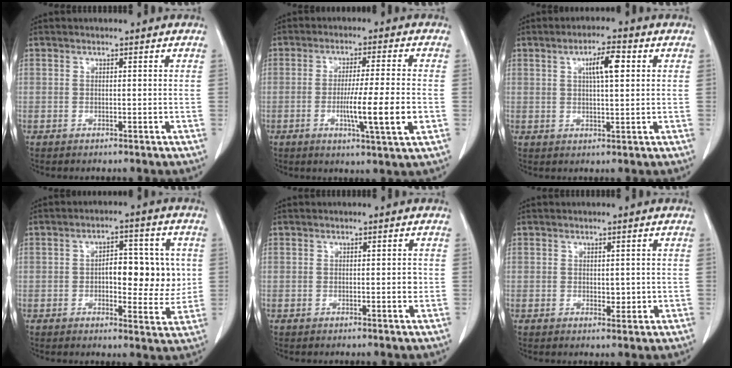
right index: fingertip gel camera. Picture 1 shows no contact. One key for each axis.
{"total": 9.6, "fx": -2.2, "fy": -0.5, "fz": 9.3, "tx": -0.154, "ty": -0.018, "tz": -0.039}
{"total": 5.3, "fx": 1.7, "fy": 1.0, "fz": 5.0, "tx": -0.086, "ty": 0.006, "tz": 0.029}
{"total": 9.2, "fx": 0.4, "fy": 4.2, "fz": 8.2, "tx": -0.105, "ty": 0.016, "tz": 0.011}
{"total": 1.0, "fx": -0.1, "fy": 0.3, "fz": 0.9, "tx": -0.012, "ty": 0.000, "tz": 0.000}
{"total": 2.1, "fx": 0.1, "fy": 1.3, "fz": 1.6, "tx": -0.019, "ty": -0.004, "tz": 0.005}